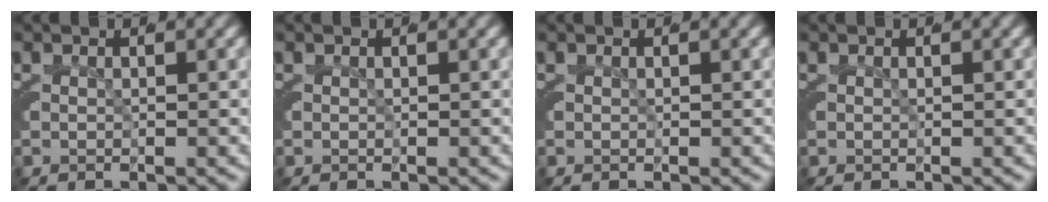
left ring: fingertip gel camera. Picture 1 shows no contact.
{"total": 0.0}
{"total": 0.0}
{"total": 0.0}